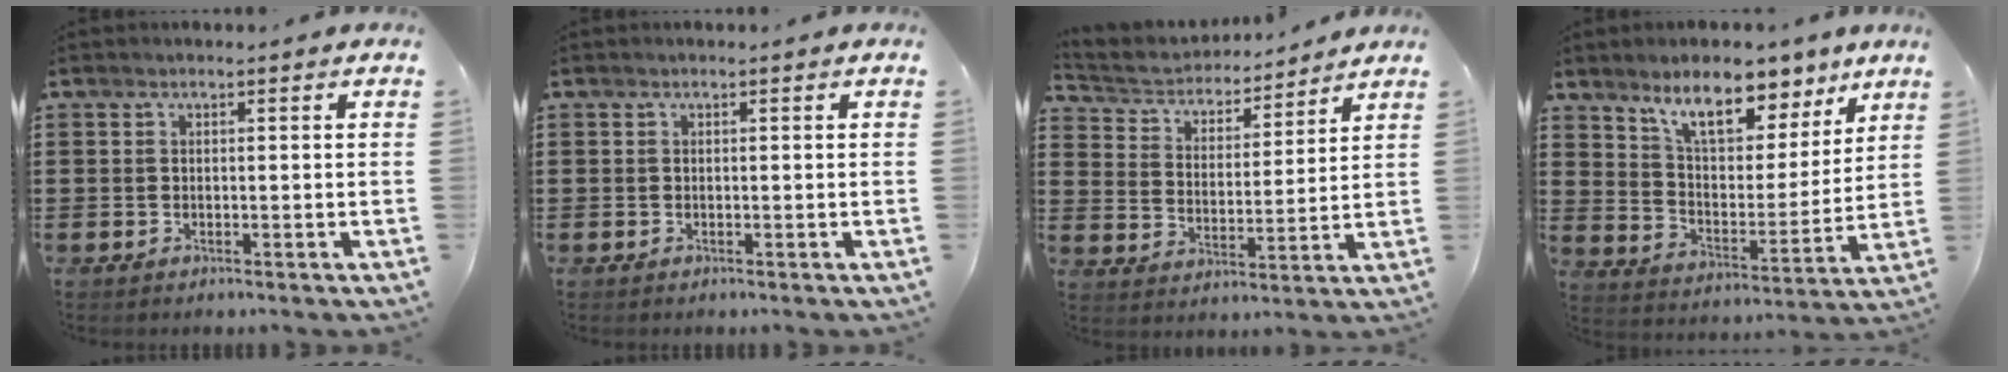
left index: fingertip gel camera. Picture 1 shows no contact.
{"total": 0.0}
{"total": 4.5, "force": [4.4, 1.1, 0.2], "torque": [-0.032, -0.029, 0.071]}
{"total": 9.9, "force": [7.9, 3.7, 4.8], "torque": [-0.095, -0.037, 0.139]}